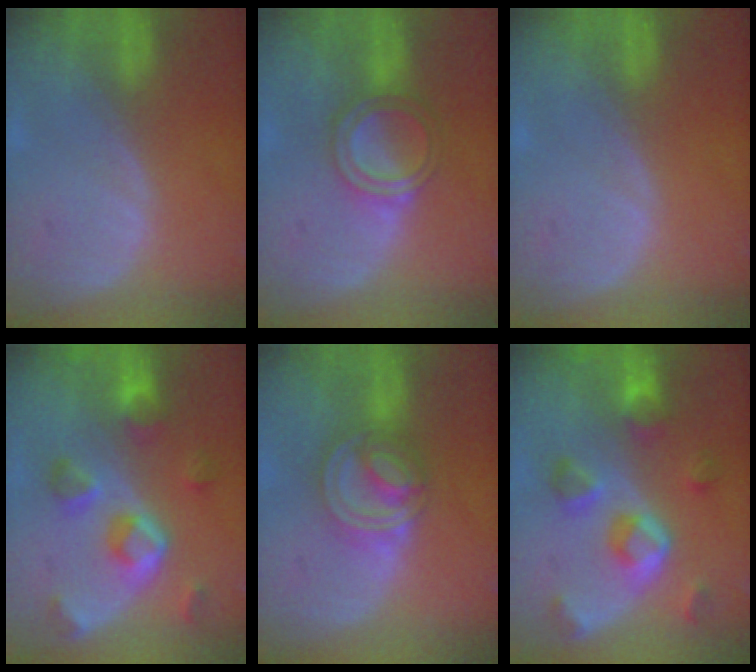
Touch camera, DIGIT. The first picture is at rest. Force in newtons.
{"total": 5.3, "press": 5.2, "slide": 1.3}
{"total": 0.0}
{"total": 7.4, "press": 7.4, "slide": 0.4}
{"total": 7.9, "press": 6.7, "slide": 4.1}
{"total": 7.8, "press": 7.7, "slide": 0.7}